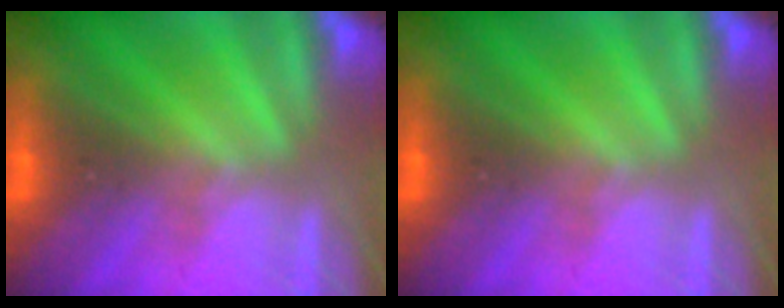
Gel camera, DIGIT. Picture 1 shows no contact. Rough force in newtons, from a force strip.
{"total": 0.0}